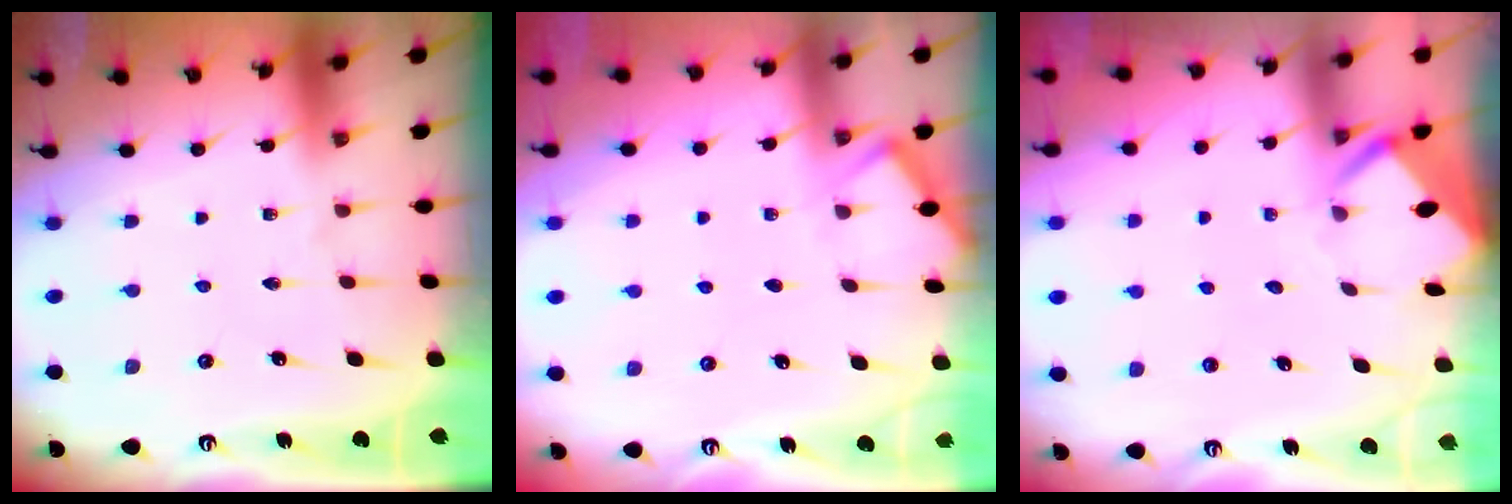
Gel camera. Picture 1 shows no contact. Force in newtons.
{"total": 4.2, "press": 4.1, "slide": 0.4}
{"total": 3.1, "press": 3.1, "slide": 0.2}